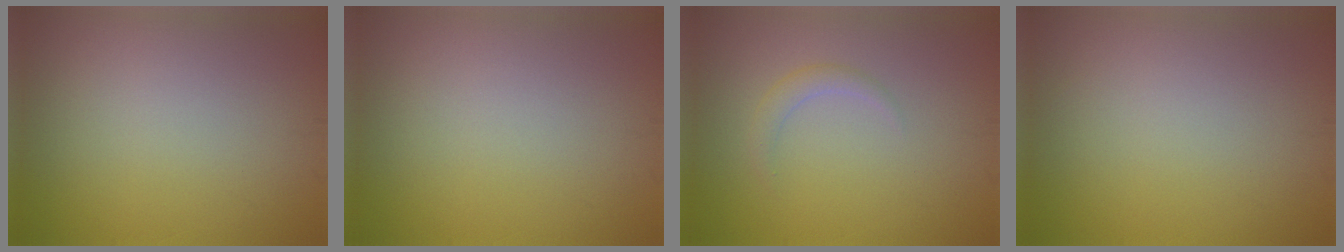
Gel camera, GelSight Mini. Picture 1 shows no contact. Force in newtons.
{"total": 0.0}
{"total": 1.2, "press": 1.2, "slide": 0.1}
{"total": 0.0}